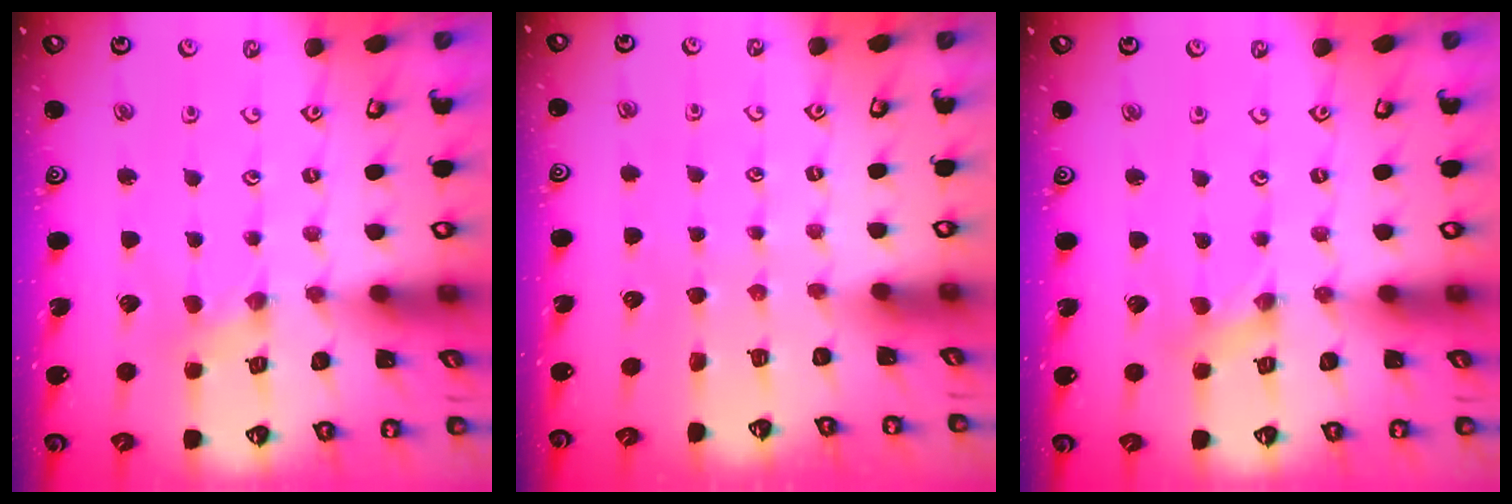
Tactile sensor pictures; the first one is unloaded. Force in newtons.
{"total": 0.0}
{"total": 0.0}